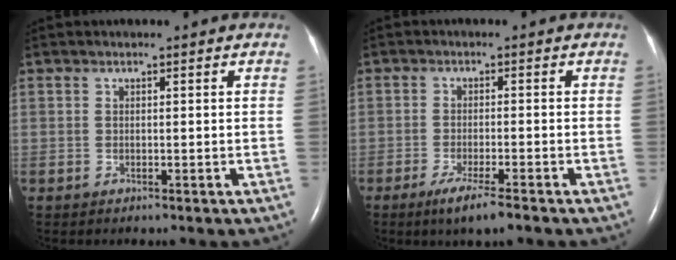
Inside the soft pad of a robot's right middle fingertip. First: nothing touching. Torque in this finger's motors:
{"motor_torque": [0.58, -0.63, 0.06, 0.03]}